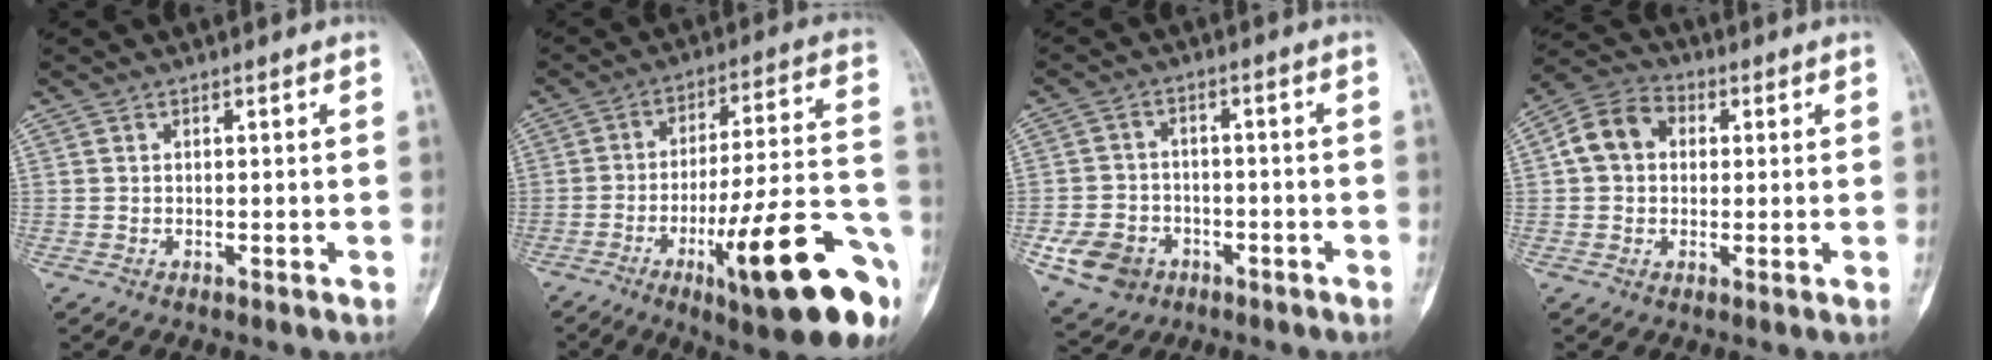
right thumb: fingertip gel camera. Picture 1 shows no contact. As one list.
[{"total": 23.7, "force": [-10.5, 4.9, 20.7], "torque": [-0.265, 0.049, -0.152]}, {"total": 8.5, "force": [-3.6, 6.8, 3.5], "torque": [-0.048, 0.024, -0.053]}, {"total": 8.3, "force": [1.2, 6.6, 4.8], "torque": [-0.076, 0.022, 0.012]}]